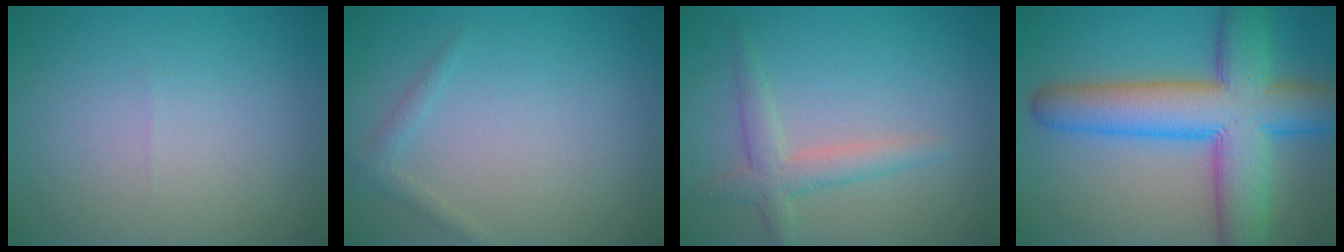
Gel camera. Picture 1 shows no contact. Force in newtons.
{"total": 1.1, "press": 1.1, "slide": 0.1}
{"total": 2.7, "press": 2.7, "slide": 0.1}
{"total": 11.3, "press": 11.3, "slide": 0.3}